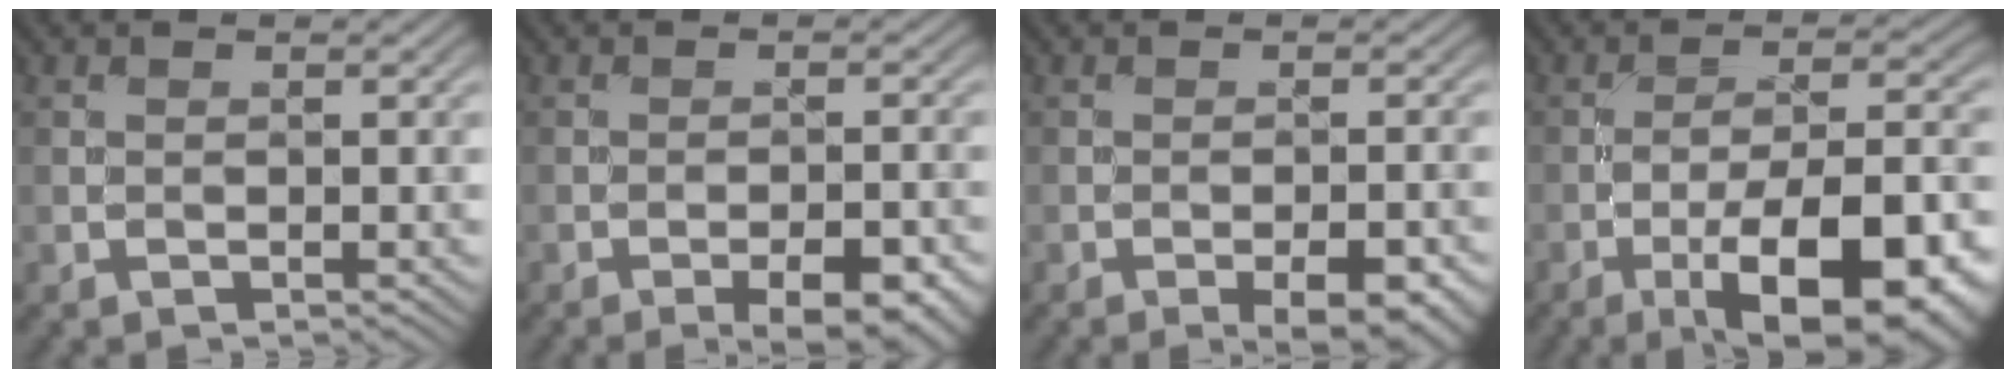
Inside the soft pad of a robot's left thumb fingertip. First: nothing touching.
{"total": 6.5, "force": [-3.8, 2.1, 4.8], "torque": [-0.076, 0.005, -0.044]}
{"total": 5.9, "force": [-3.4, 2.0, 4.5], "torque": [-0.071, 0.004, -0.035]}
{"total": 15.2, "force": [-7.5, 5.1, 12.1], "torque": [-0.172, 0.003, -0.114]}